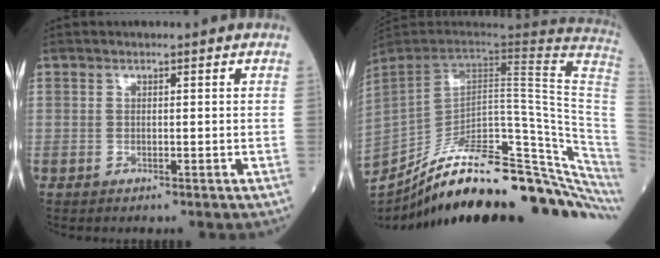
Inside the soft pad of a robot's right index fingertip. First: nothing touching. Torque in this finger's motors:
{"motor_torque": [-0.35, -1.79, -0.11, -0.09]}